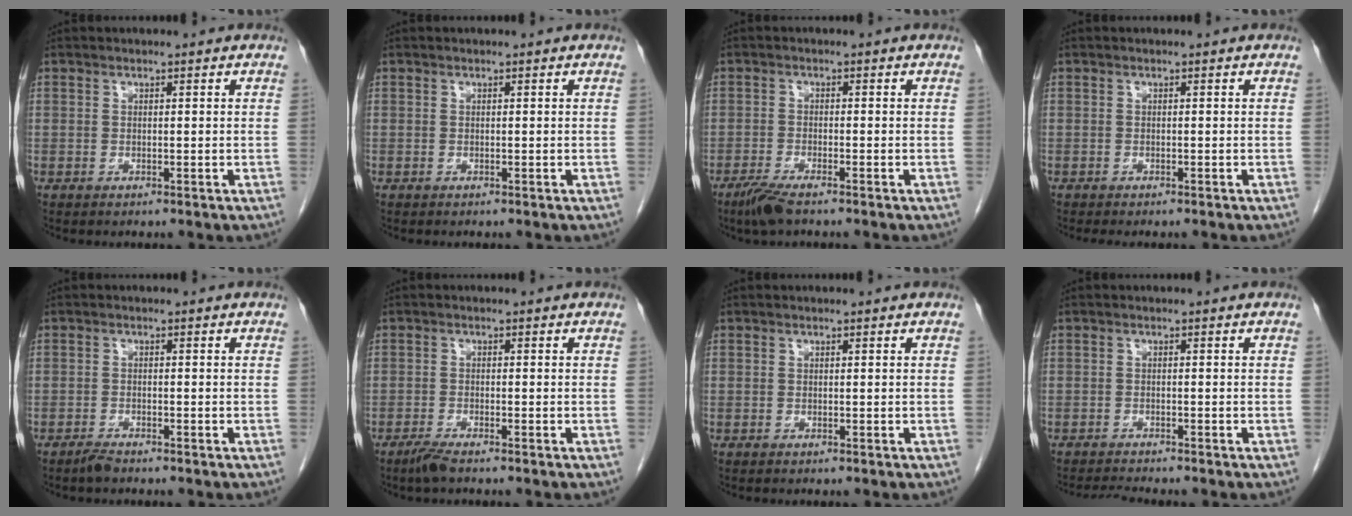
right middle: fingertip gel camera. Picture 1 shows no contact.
{"total": 0.0}
{"total": 3.7, "force": [-2.8, 0.4, 2.4], "torque": [-0.054, -0.009, -0.055]}
{"total": 2.2, "force": [-1.9, 0.3, 1.0], "torque": [-0.016, -0.006, -0.021]}
{"total": 1.4, "force": [-1.3, 0.1, 0.6], "torque": [-0.014, -0.002, -0.024]}
{"total": 2.2, "force": [-1.8, 0.1, 1.3], "torque": [-0.035, -0.006, -0.037]}
{"total": 0.0}
{"total": 3.1, "force": [-3.0, -0.6, 0.8], "torque": [-0.017, -0.017, -0.048]}